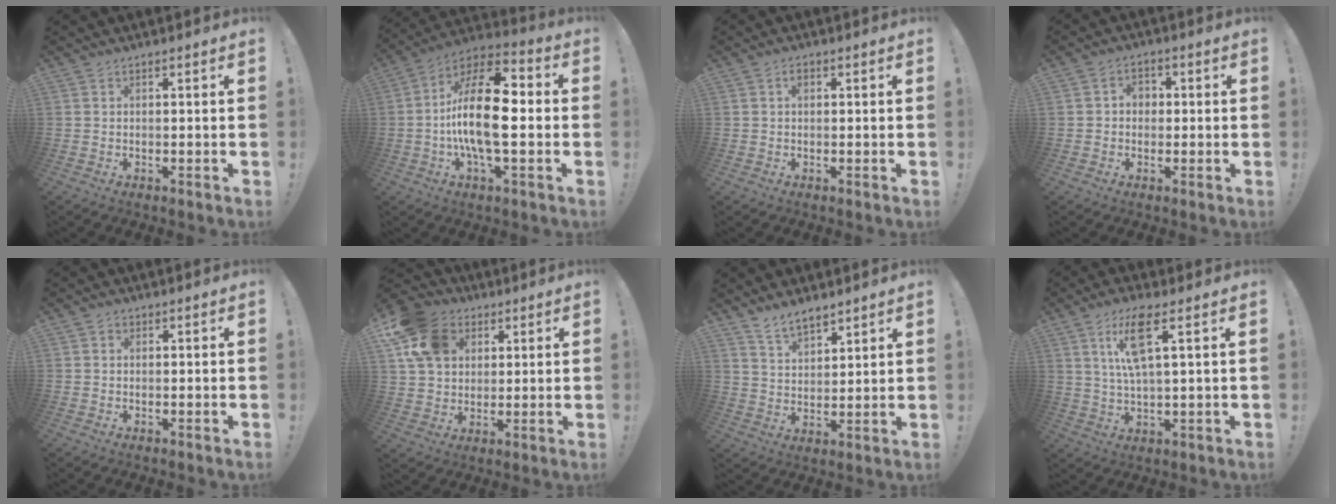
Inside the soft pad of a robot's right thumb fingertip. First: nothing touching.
{"total": 19.7, "force": [-1.3, 7.8, 18.0], "torque": [-0.338, 0.007, -0.030]}
{"total": 1.3, "force": [0.4, 0.9, 0.8], "torque": [-0.009, 0.003, 0.005]}
{"total": 3.1, "force": [-0.5, 2.7, 1.5], "torque": [-0.022, 0.003, -0.011]}
{"total": 0.8, "force": [0.1, 0.7, 0.3], "torque": [-0.007, 0.003, 0.002]}
{"total": 14.9, "force": [6.0, 11.5, 7.3], "torque": [-0.109, -0.017, 0.122]}
{"total": 7.4, "force": [6.4, 2.7, 2.4], "torque": [-0.053, -0.037, 0.124]}
{"total": 10.7, "force": [4.2, 2.8, 9.4], "torque": [-0.170, 0.001, 0.075]}